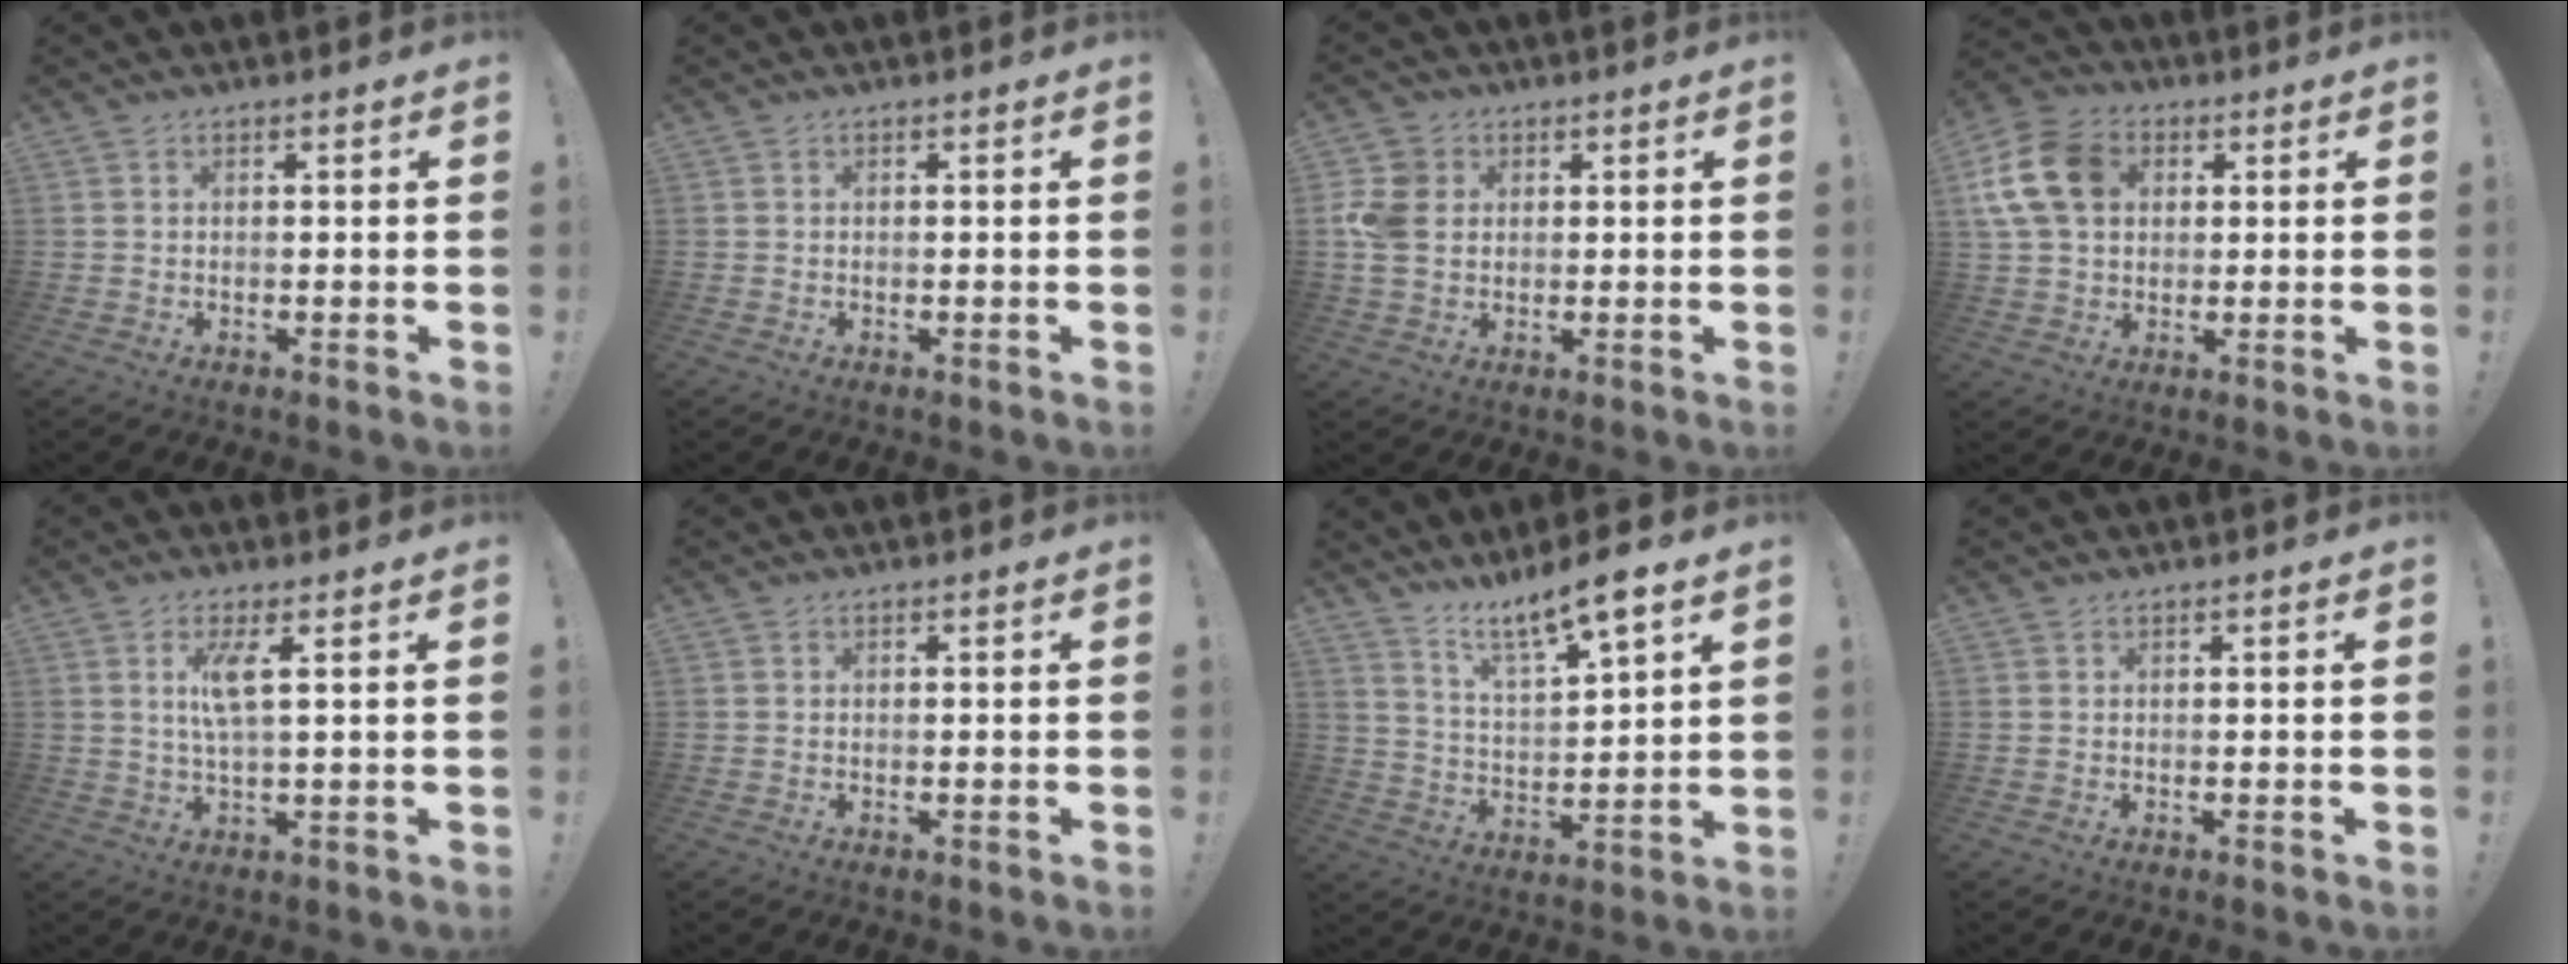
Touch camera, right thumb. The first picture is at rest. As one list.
[{"total": 0.0}, {"total": 9.0, "force": [0.9, 7.4, 5.1], "torque": [-0.111, 0.010, 0.020]}, {"total": 14.8, "force": [3.7, 11.3, 8.8], "torque": [-0.169, 0.003, 0.078]}, {"total": 6.2, "force": [2.2, 0.5, 5.7], "torque": [-0.102, -0.006, 0.032]}, {"total": 0.0}, {"total": 10.2, "force": [8.2, 1.1, 5.8], "torque": [-0.106, -0.057, 0.139]}, {"total": 0.0}]